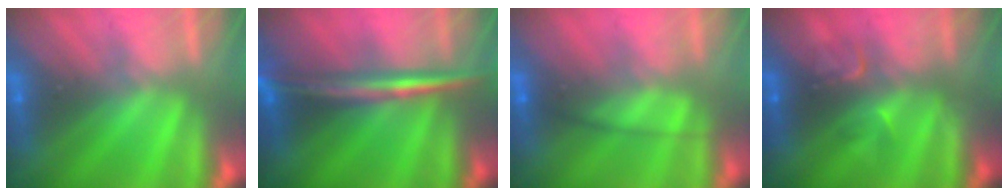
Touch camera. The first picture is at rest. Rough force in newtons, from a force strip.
{"total": 2.9}
{"total": 2.4}
{"total": 3.4}